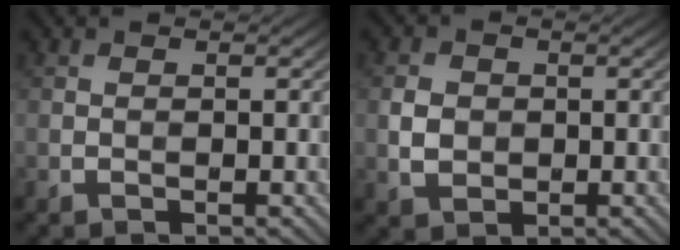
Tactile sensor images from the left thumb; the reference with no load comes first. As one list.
[{"total": 2.8, "force": [0.1, 2.5, 1.4], "torque": [-0.033, -0.005, -0.002]}]